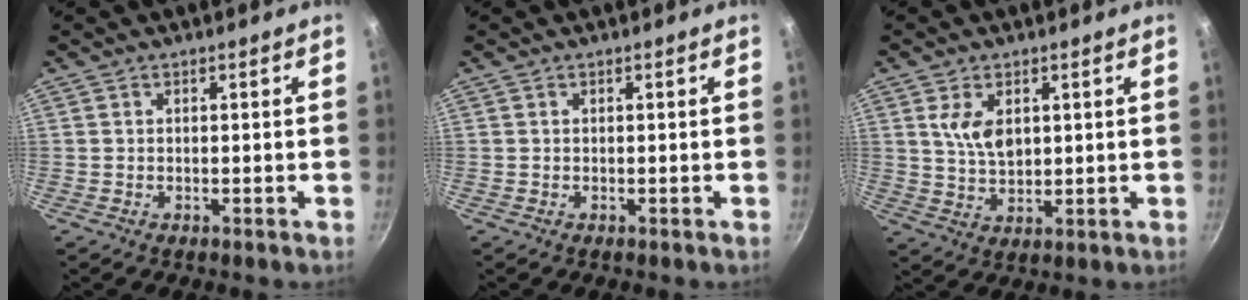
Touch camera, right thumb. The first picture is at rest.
{"total": 0.0}
{"total": 5.9, "force": [2.0, 3.5, 4.4], "torque": [-0.071, -0.012, 0.046]}